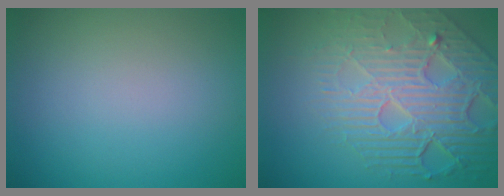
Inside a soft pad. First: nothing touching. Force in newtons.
{"total": 8.5, "press": 5.8, "slide": 6.2}